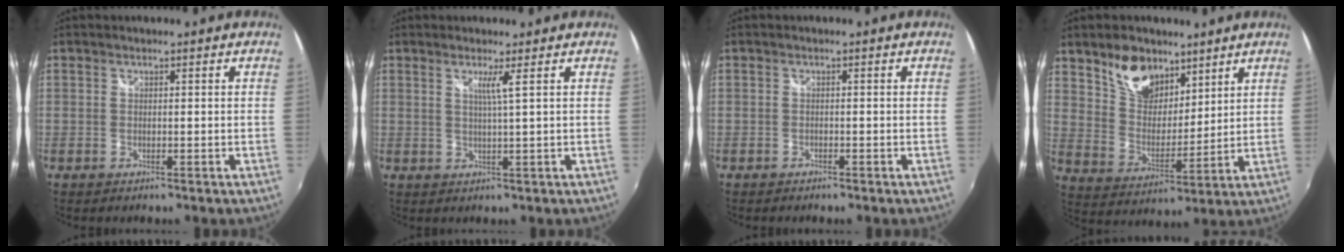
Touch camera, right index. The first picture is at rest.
{"total": 2.3, "force": [1.0, -0.9, 1.9], "torque": [-0.029, -0.006, 0.017]}
{"total": 0.8, "force": [-0.7, 0.2, 0.2], "torque": [-0.006, 0.001, -0.011]}
{"total": 11.4, "force": [7.8, 6.7, 5.0], "torque": [-0.092, 0.010, 0.152]}